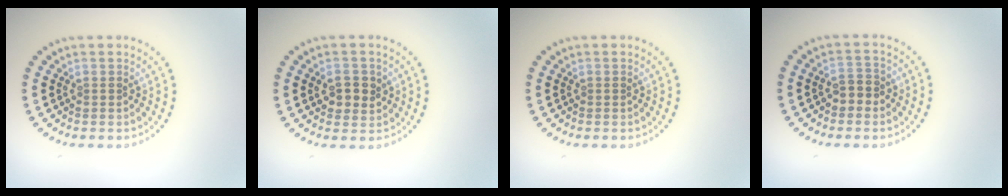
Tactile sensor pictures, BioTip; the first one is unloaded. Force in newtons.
{"total": 2.5, "press": 2.4, "slide": 0.6}
{"total": 0.0}
{"total": 1.8, "press": 1.7, "slide": 0.5}